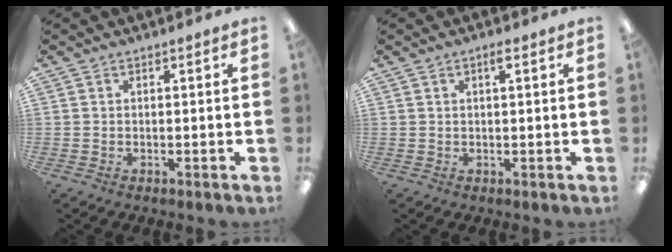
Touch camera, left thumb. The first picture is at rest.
{"total": 1.6, "force": [0.9, 0.4, 1.3], "torque": [-0.019, 0.000, 0.012]}